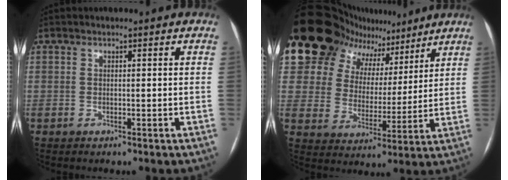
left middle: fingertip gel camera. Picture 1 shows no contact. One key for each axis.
{"total": 19.5, "fx": 15.3, "fy": 10.6, "fz": 5.6, "tx": -0.133, "ty": 0.043, "tz": 0.241}